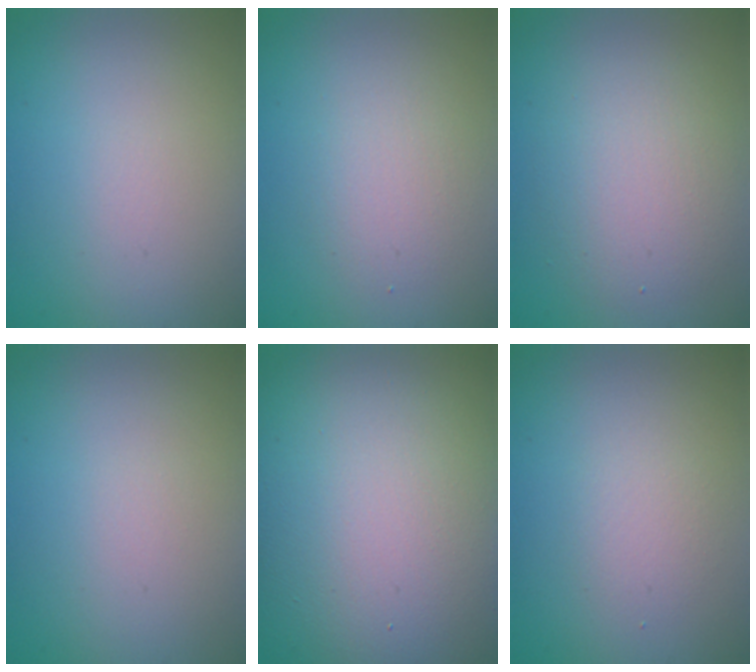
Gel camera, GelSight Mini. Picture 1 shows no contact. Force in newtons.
{"total": 2.4, "press": 2.4, "slide": 0.0}
{"total": 4.0, "press": 4.0, "slide": 0.2}
{"total": 0.0}
{"total": 19.3, "press": 19.3, "slide": 0.6}
{"total": 1.5, "press": 1.5, "slide": 0.1}